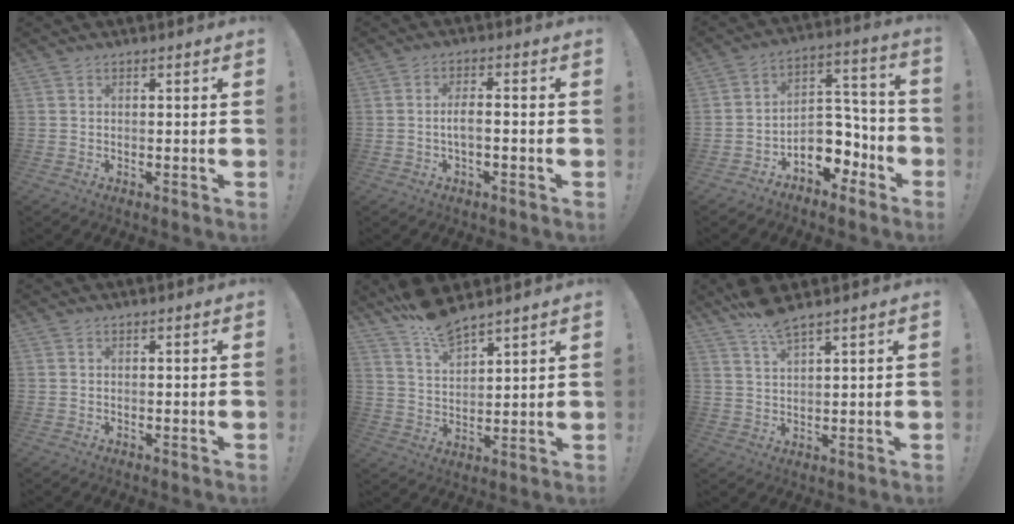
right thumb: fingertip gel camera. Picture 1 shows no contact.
{"total": 3.9, "force": [-1.3, 0.7, 3.6], "torque": [-0.084, 0.000, -0.027]}
{"total": 11.0, "force": [-5.7, 8.5, 4.1], "torque": [-0.031, 0.032, -0.087]}
{"total": 0.0}
{"total": 8.9, "force": [7.8, 2.2, 3.7], "torque": [-0.072, -0.049, 0.145]}
{"total": 5.7, "force": [4.4, 0.8, 3.5], "torque": [-0.076, -0.018, 0.079]}